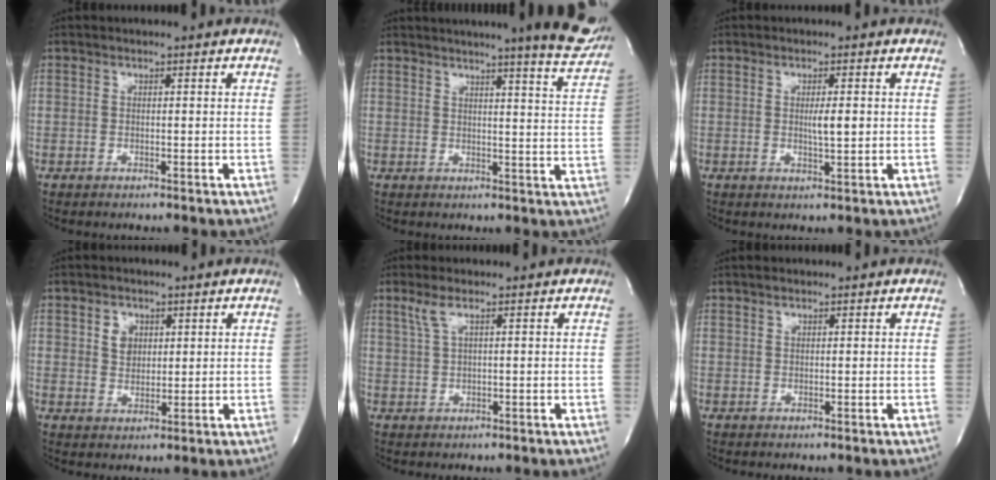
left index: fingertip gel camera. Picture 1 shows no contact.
{"total": 12.1, "force": [10.6, 0.1, 6.0], "torque": [-0.072, -0.035, 0.108]}
{"total": 2.8, "force": [0.0, 0.4, 2.7], "torque": [-0.048, -0.007, 0.000]}
{"total": 3.2, "force": [1.2, 2.6, 1.5], "torque": [-0.026, 0.000, 0.024]}
{"total": 2.6, "force": [1.3, 0.3, 2.2], "torque": [-0.060, 0.008, 0.033]}
{"total": 0.9, "force": [0.6, 0.5, 0.5], "torque": [-0.010, 0.000, 0.010]}